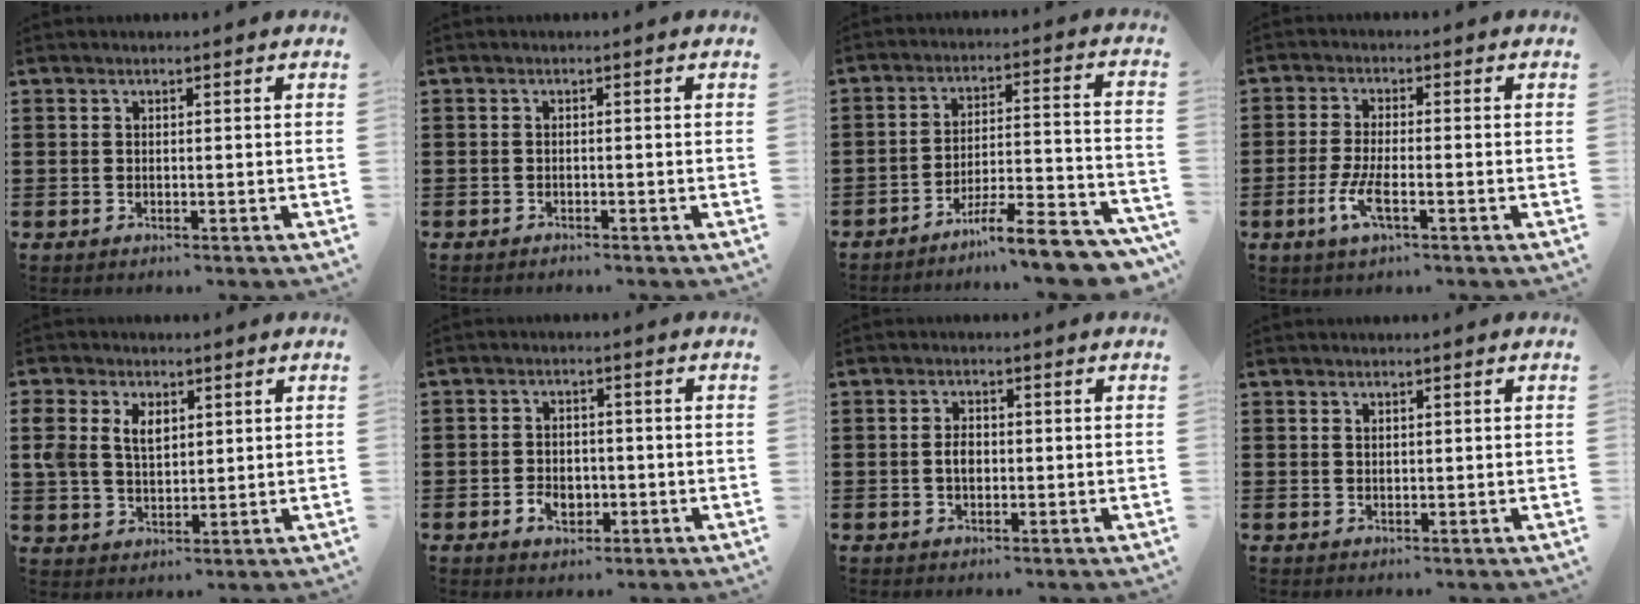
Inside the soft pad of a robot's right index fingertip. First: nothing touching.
{"total": 0.8, "force": [-0.8, 0.1, 0.0], "torque": [-0.001, 0.000, -0.016]}
{"total": 9.4, "force": [-7.9, 0.7, 4.9], "torque": [-0.067, 0.014, -0.149]}
{"total": 5.1, "force": [-2.0, 1.3, 4.5], "torque": [-0.100, -0.010, -0.042]}
{"total": 5.3, "force": [2.0, 3.8, 3.2], "torque": [-0.083, 0.011, 0.033]}
{"total": 3.5, "force": [-1.4, 2.5, 2.0], "torque": [-0.040, 0.004, -0.025]}
{"total": 2.3, "force": [-0.2, 1.4, 1.8], "torque": [-0.036, 0.005, -0.005]}
{"total": 0.7, "force": [0.4, 0.4, 0.2], "torque": [-0.006, 0.002, 0.009]}